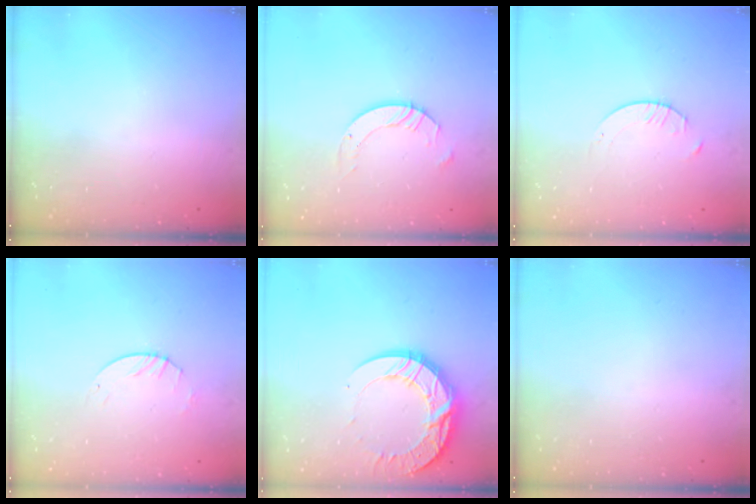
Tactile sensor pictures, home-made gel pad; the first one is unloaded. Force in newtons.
{"total": 5.0, "press": 5.0, "slide": 0.3}
{"total": 1.6, "press": 1.6, "slide": 0.2}
{"total": 2.6, "press": 2.6, "slide": 0.3}
{"total": 17.3, "press": 17.2, "slide": 1.5}
{"total": 0.0}